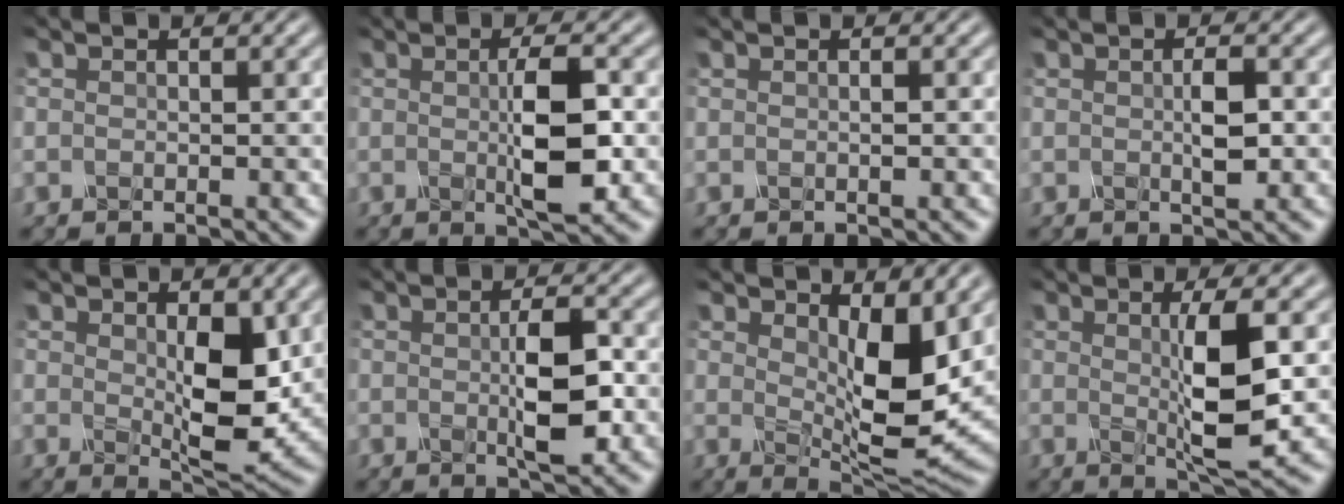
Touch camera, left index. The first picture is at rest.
{"total": 5.0, "force": [0.0, 0.9, 4.9], "torque": [-0.089, 0.002, 0.003]}
{"total": 1.0, "force": [0.2, 0.5, 0.9], "torque": [0.008, 0.006, -0.004]}
{"total": 1.9, "force": [0.1, 0.2, 1.9], "torque": [-0.038, 0.004, 0.005]}
{"total": 5.6, "force": [0.6, 2.2, 5.1], "torque": [-0.088, -0.005, 0.018]}
{"total": 4.1, "force": [-0.2, 0.8, 4.0], "torque": [-0.077, 0.004, -0.002]}
{"total": 7.6, "force": [1.0, 2.7, 7.0], "torque": [-0.116, -0.008, 0.025]}
{"total": 5.4, "force": [0.4, 0.7, 5.4], "torque": [-0.097, -0.001, 0.014]}